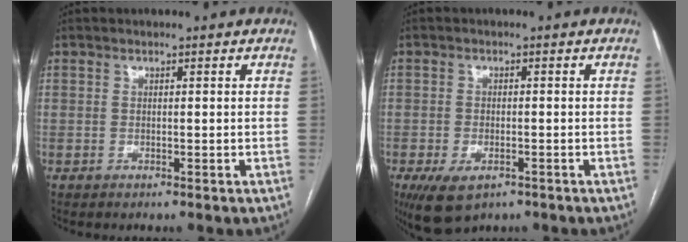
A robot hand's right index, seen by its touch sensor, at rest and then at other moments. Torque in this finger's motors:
{"motor_torque": [0.72, -0.53, 0.38, 0.09]}